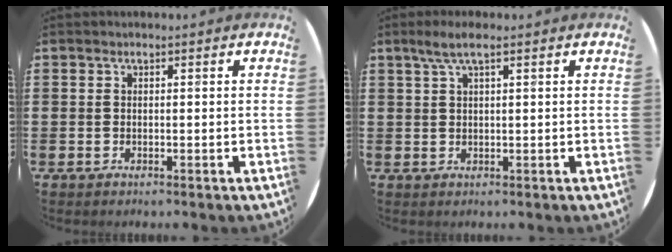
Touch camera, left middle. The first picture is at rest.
{"total": 3.0, "force": [1.8, 0.4, 2.4], "torque": [-0.050, 0.005, 0.031]}